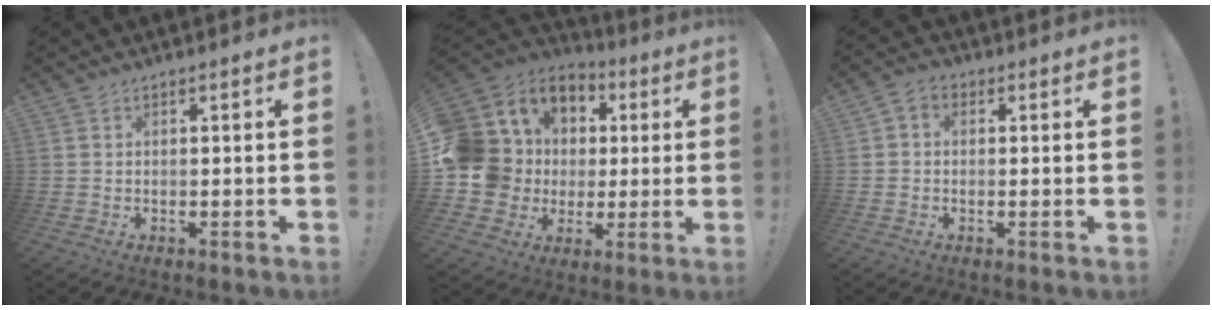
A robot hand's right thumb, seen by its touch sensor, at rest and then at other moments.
{"total": 14.8, "force": [1.7, 13.7, 5.6], "torque": [-0.107, -0.005, 0.065]}
{"total": 2.9, "force": [-0.2, 2.3, 1.8], "torque": [-0.033, 0.007, -0.002]}